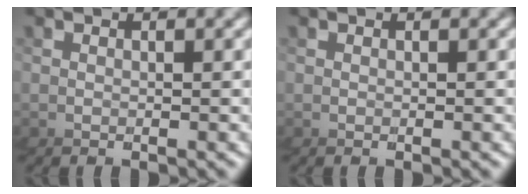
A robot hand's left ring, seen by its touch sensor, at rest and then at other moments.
{"total": 0.0}